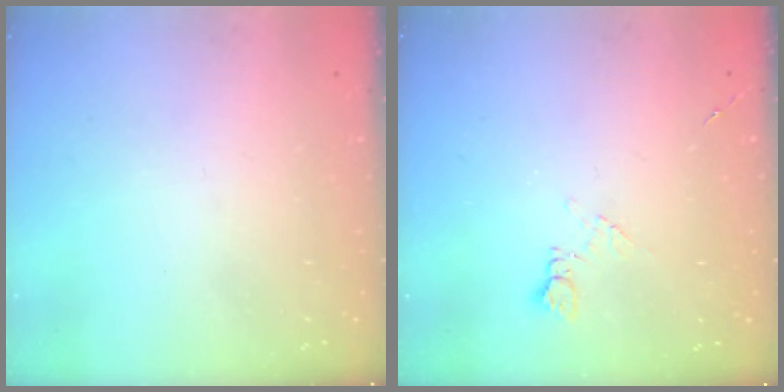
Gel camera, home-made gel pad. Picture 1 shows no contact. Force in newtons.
{"total": 6.5, "press": 6.4, "slide": 0.8}